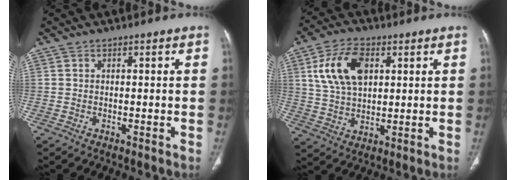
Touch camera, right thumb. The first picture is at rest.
{"total": 12.2, "force": [3.9, 7.2, 9.0], "torque": [-0.161, -0.003, 0.077]}